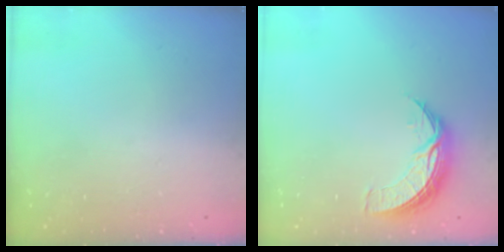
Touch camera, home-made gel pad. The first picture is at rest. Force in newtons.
{"total": 8.4, "press": 8.4, "slide": 0.2}